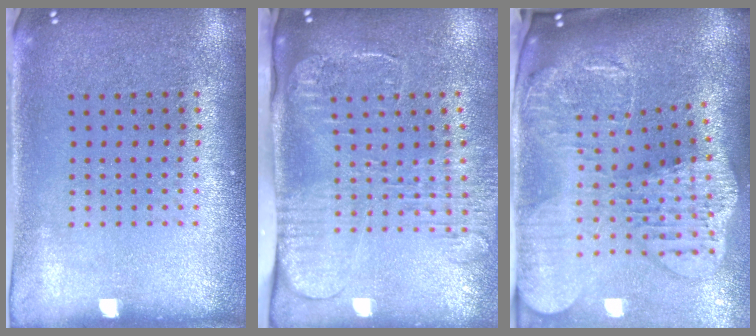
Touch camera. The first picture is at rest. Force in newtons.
{"total": 2.6, "press": 2.1, "slide": 1.7}
{"total": 4.0, "press": 3.1, "slide": 2.6}